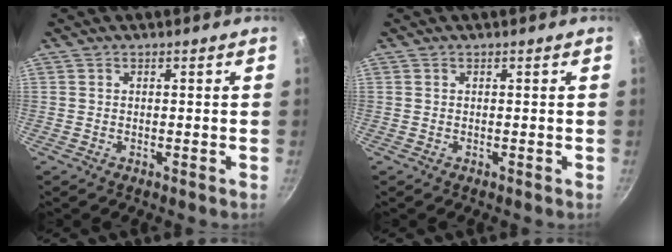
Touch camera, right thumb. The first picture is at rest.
{"total": 0.0}